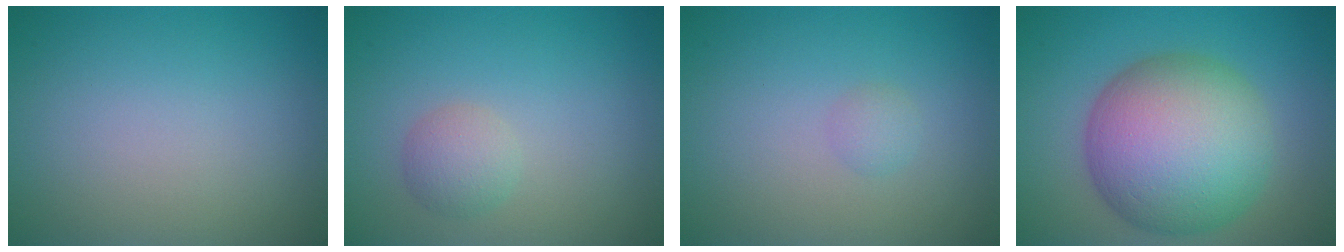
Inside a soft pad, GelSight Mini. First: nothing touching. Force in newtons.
{"total": 2.0, "press": 2.0, "slide": 0.1}
{"total": 1.0, "press": 1.0, "slide": 0.1}
{"total": 12.2, "press": 12.2, "slide": 0.4}